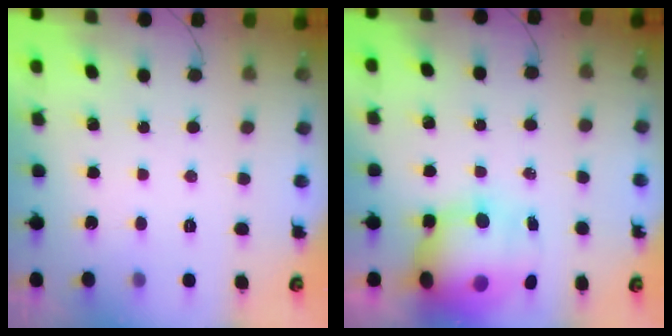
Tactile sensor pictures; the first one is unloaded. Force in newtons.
{"total": 16.3, "press": 14.2, "slide": 8.1}